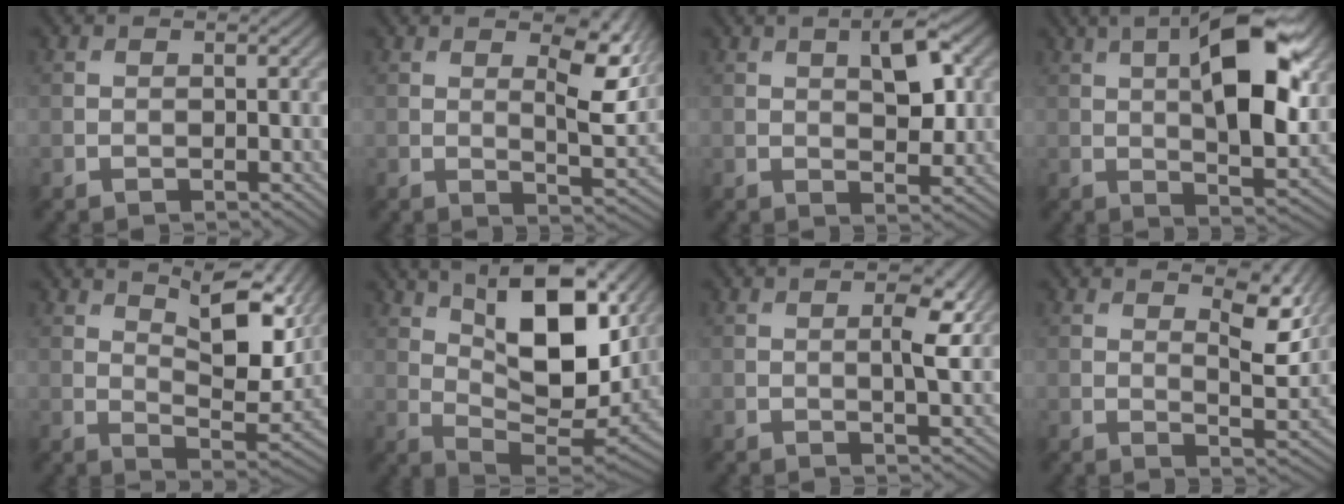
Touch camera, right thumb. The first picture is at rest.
{"total": 8.0, "force": [3.4, 2.6, 6.8], "torque": [-0.116, -0.004, 0.054]}
{"total": 6.0, "force": [1.8, 2.4, 5.2], "torque": [-0.083, 0.002, 0.028]}
{"total": 12.9, "force": [3.5, 4.3, 11.7], "torque": [-0.188, 0.000, 0.051]}
{"total": 10.7, "force": [5.5, 3.6, 8.5], "torque": [-0.156, -0.006, 0.090]}
{"total": 16.0, "force": [7.3, 6.4, 12.7], "torque": [-0.224, 0.000, 0.122]}
{"total": 3.2, "force": [0.8, 0.8, 3.0], "torque": [-0.052, -0.002, 0.014]}
{"total": 7.0, "force": [3.9, 2.1, 5.4], "torque": [-0.093, -0.004, 0.065]}